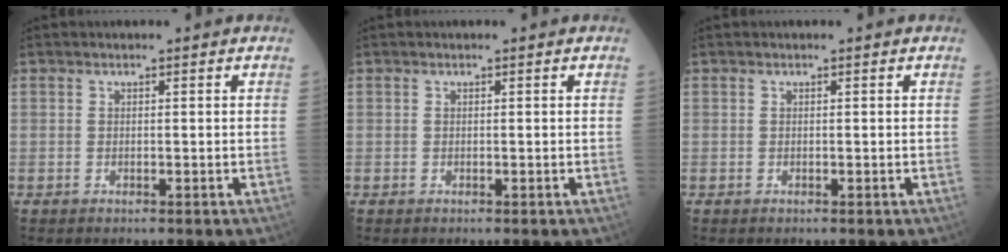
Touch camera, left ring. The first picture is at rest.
{"total": 0.0}
{"total": 0.0}